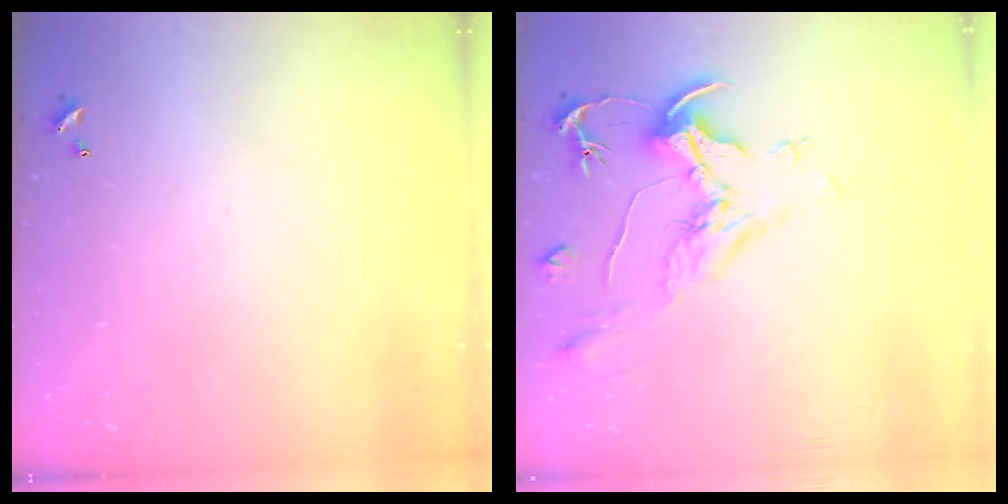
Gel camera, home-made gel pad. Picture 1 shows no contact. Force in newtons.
{"total": 2.1, "press": 1.6, "slide": 1.3}